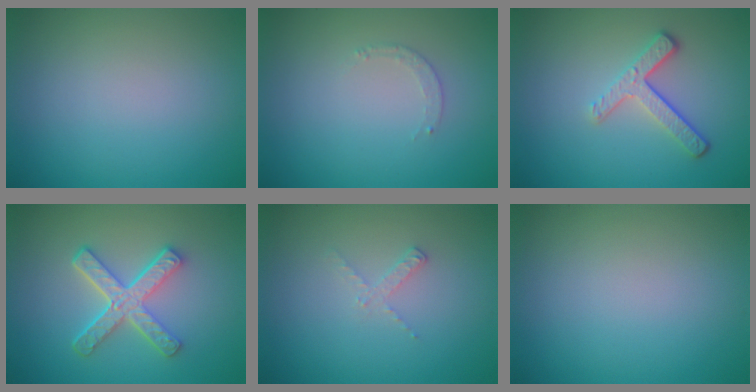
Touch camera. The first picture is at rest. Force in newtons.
{"total": 0.6, "press": 0.5, "slide": 0.3}
{"total": 3.2, "press": 2.4, "slide": 2.0}
{"total": 4.9, "press": 3.7, "slide": 3.2}
{"total": 1.1, "press": 1.1, "slide": 0.2}
{"total": 0.0}